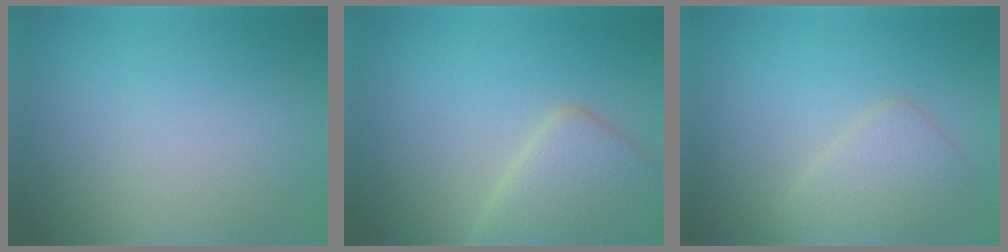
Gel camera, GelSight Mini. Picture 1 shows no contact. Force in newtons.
{"total": 5.3, "press": 5.3, "slide": 0.4}
{"total": 3.1, "press": 3.1, "slide": 0.2}